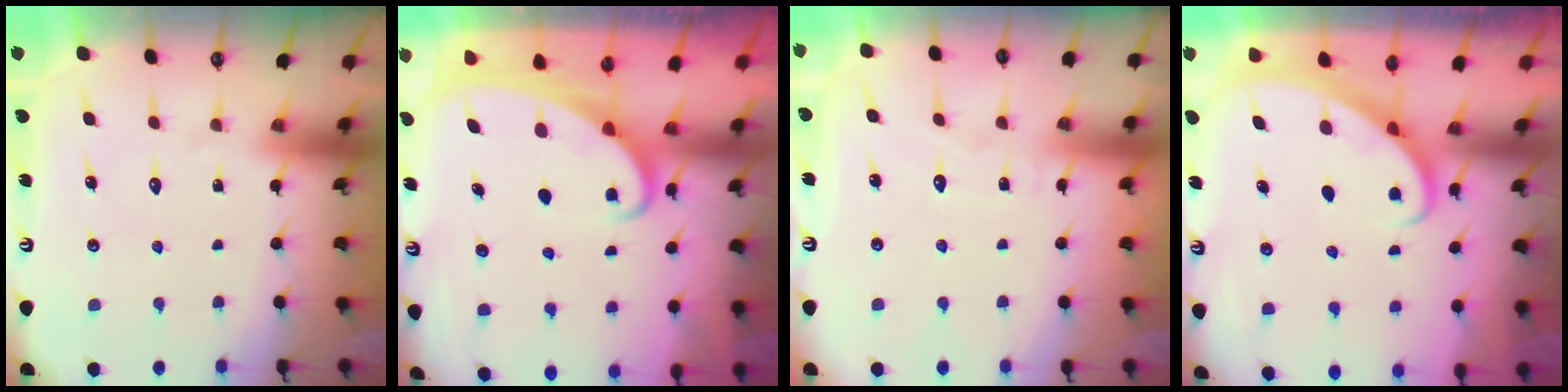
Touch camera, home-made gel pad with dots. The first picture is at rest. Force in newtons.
{"total": 2.7, "press": 2.7, "slide": 0.4}
{"total": 3.9, "press": 3.8, "slide": 0.3}
{"total": 2.7, "press": 2.7, "slide": 0.2}